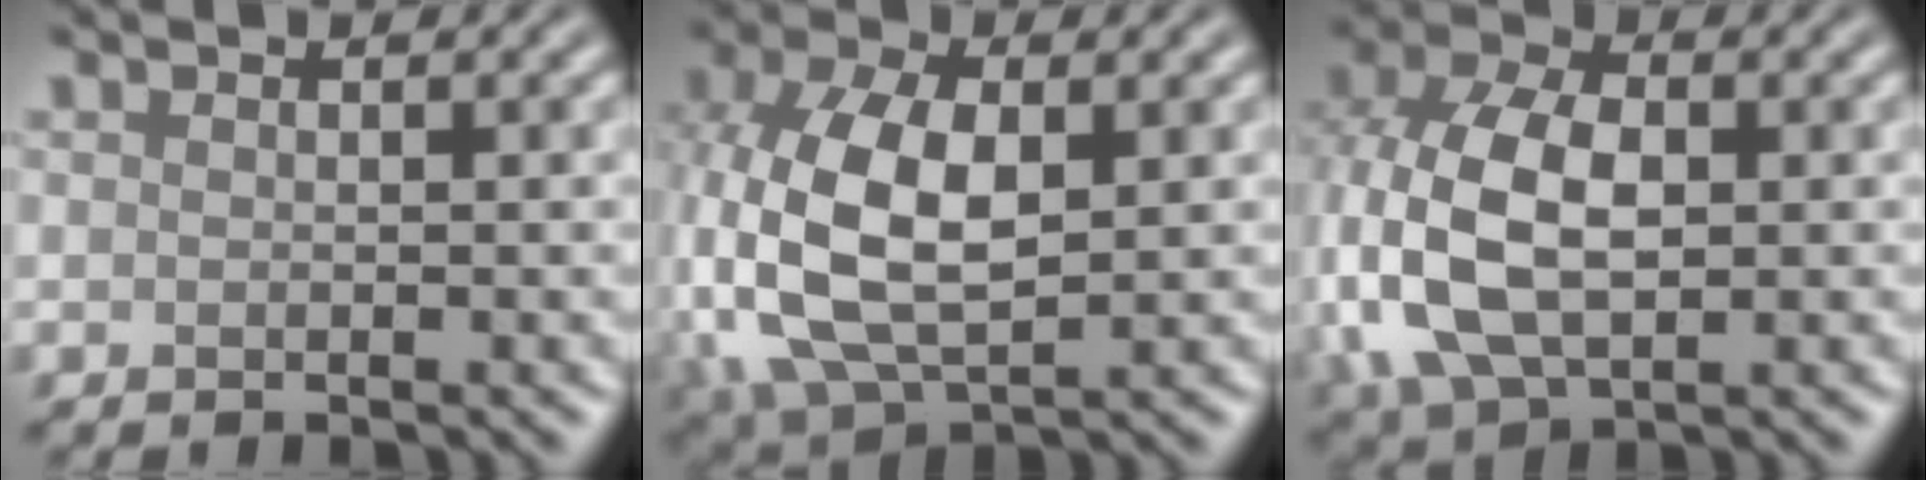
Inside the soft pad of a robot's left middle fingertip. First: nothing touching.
{"total": 10.4, "force": [0.0, 6.1, 8.5], "torque": [-0.204, -0.002, 0.003]}
{"total": 10.9, "force": [-0.4, 7.1, 8.2], "torque": [-0.204, 0.001, -0.011]}